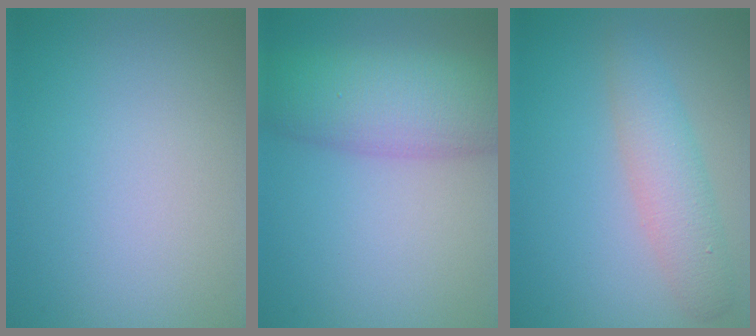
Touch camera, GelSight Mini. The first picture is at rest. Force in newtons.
{"total": 7.4, "press": 7.4, "slide": 0.2}
{"total": 3.5, "press": 3.5, "slide": 0.2}